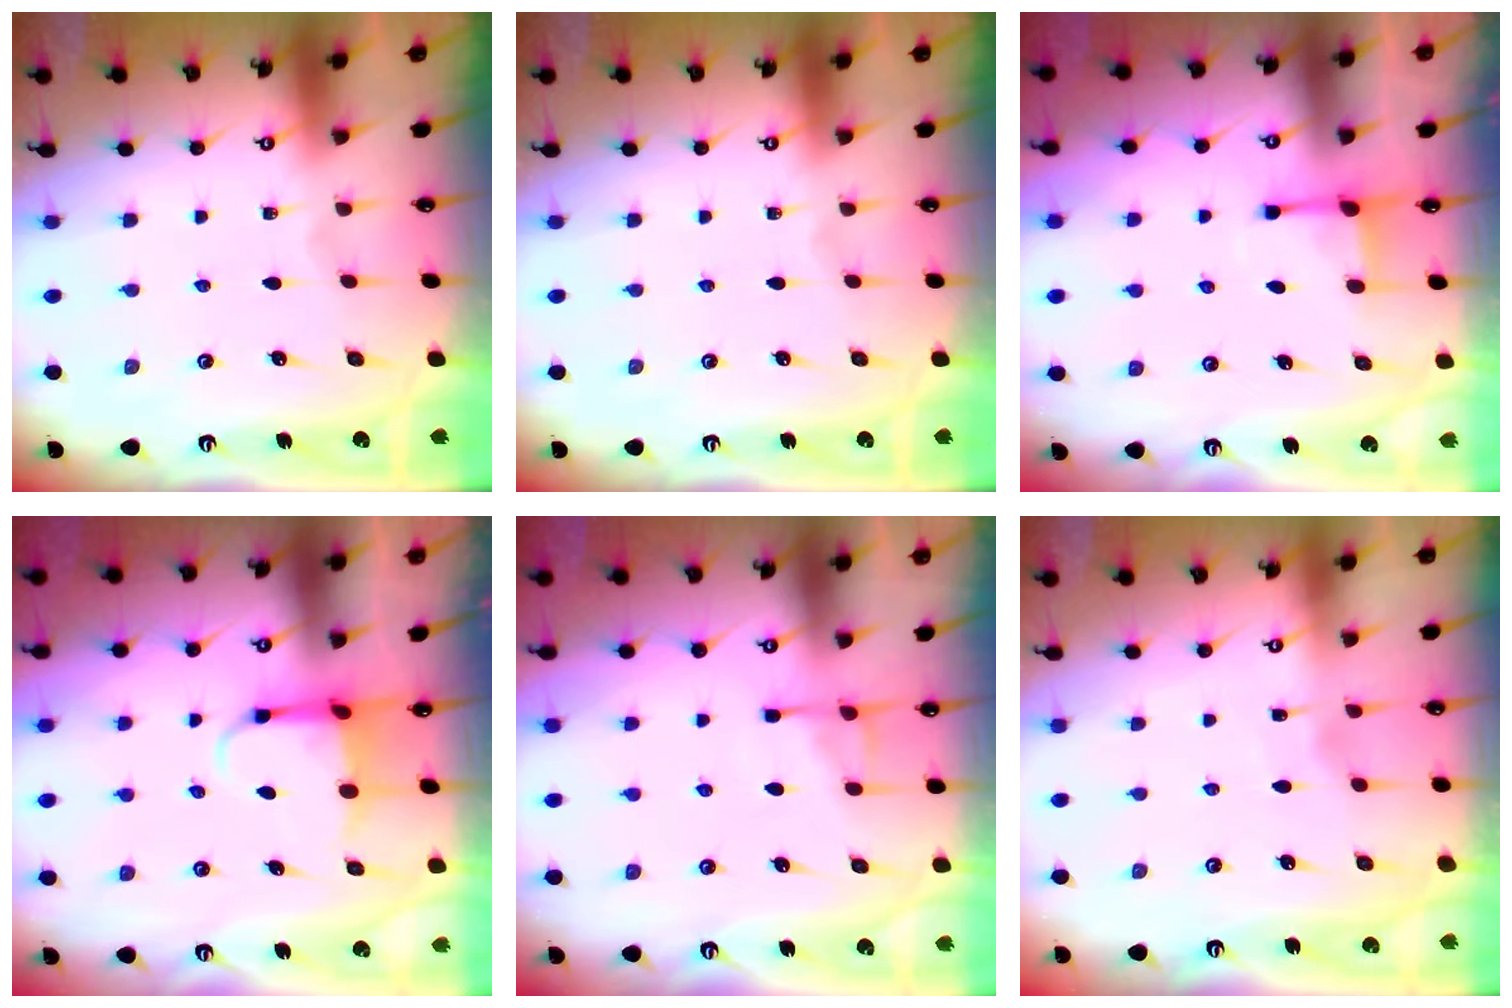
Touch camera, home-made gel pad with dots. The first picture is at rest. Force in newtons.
{"total": 0.0}
{"total": 2.3, "press": 2.2, "slide": 0.6}
{"total": 4.0, "press": 3.8, "slide": 1.0}
{"total": 5.1, "press": 5.1, "slide": 0.5}
{"total": 2.2, "press": 2.1, "slide": 0.3}